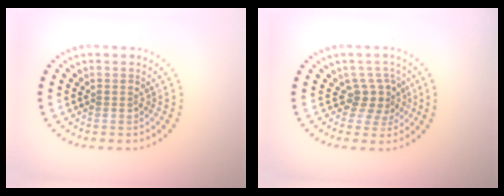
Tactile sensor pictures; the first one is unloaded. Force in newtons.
{"total": 2.6, "press": 1.9, "slide": 1.7}